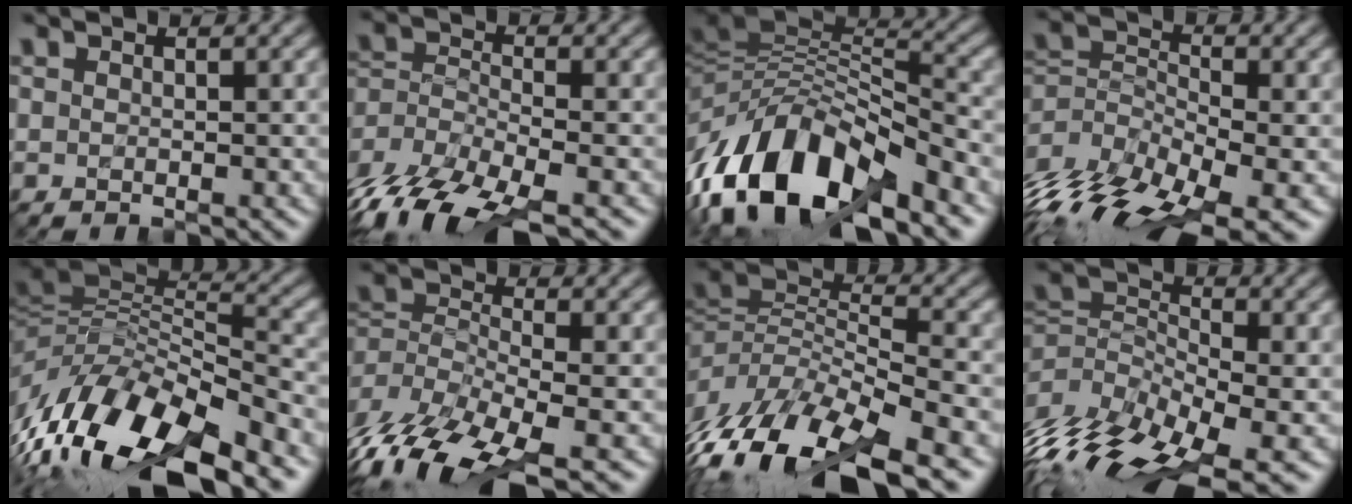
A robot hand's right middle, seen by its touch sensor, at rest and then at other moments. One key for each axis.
{"total": 12.0, "fx": -9.4, "fy": 4.0, "fz": 6.2, "tx": -0.124, "ty": -0.029, "tz": -0.160}
{"total": 13.4, "fx": -6.7, "fy": 5.9, "fz": 10.0, "tx": -0.185, "ty": 0.019, "tz": -0.125}
{"total": 11.7, "fx": -6.9, "fy": 5.1, "fz": 8.0, "tx": -0.176, "ty": 0.001, "tz": -0.124}
{"total": 14.9, "fx": -7.4, "fy": 6.0, "fz": 11.5, "tx": -0.228, "ty": 0.017, "tz": -0.133}
{"total": 12.2, "fx": -8.5, "fy": 4.5, "fz": 7.5, "tx": -0.162, "ty": -0.021, "tz": -0.140}
{"total": 12.0, "fx": -6.9, "fy": 5.2, "fz": 8.4, "tx": -0.162, "ty": 0.002, "tz": -0.127}
{"total": 11.9, "fx": -5.8, "fy": 5.3, "fz": 8.9, "tx": -0.198, "ty": 0.003, "tz": -0.104}